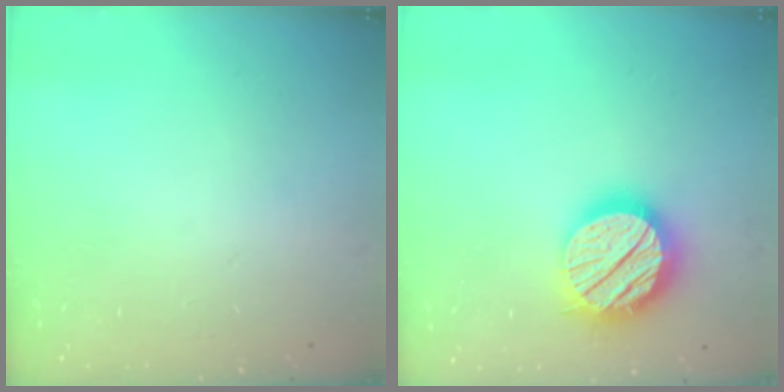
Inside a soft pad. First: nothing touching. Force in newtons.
{"total": 18.0, "press": 17.9, "slide": 1.8}